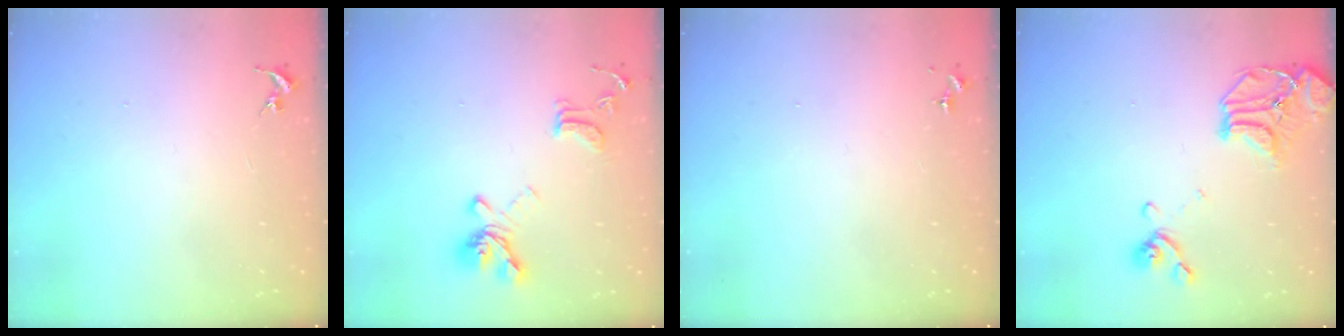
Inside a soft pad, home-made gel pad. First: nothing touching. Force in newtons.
{"total": 15.4, "press": 15.3, "slide": 1.4}
{"total": 0.0}
{"total": 16.9, "press": 16.8, "slide": 2.2}